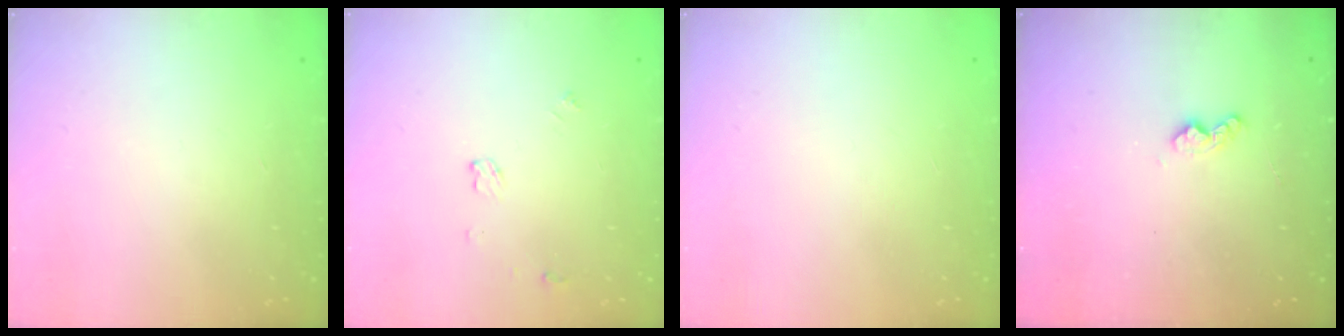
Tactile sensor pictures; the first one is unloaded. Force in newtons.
{"total": 4.4, "press": 4.4, "slide": 0.2}
{"total": 0.0}
{"total": 5.9, "press": 5.9, "slide": 0.5}